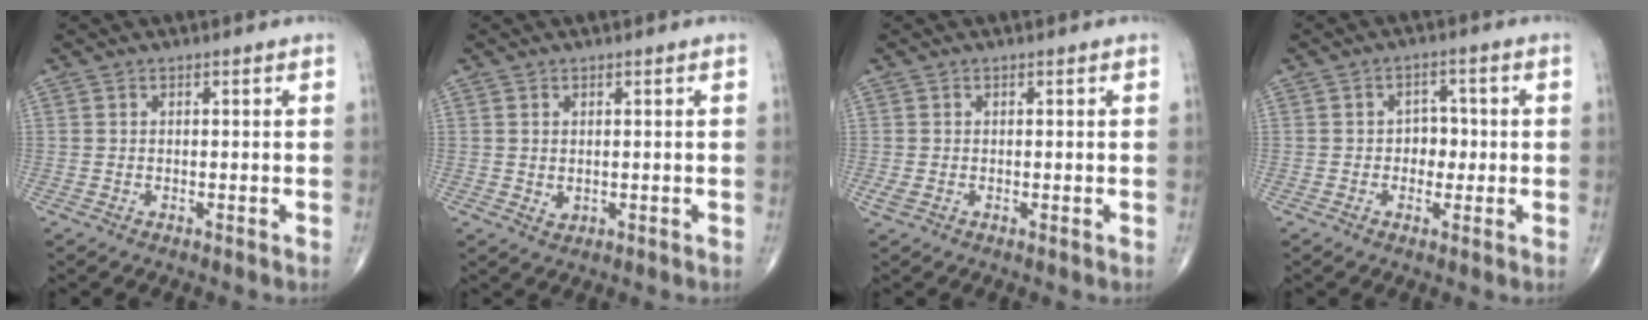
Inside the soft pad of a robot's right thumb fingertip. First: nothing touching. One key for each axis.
{"total": 1.3, "fx": 0.2, "fy": 1.0, "fz": 0.9, "tx": -0.013, "ty": -0.004, "tz": 0.008}
{"total": 1.3, "fx": -0.2, "fy": 0.9, "fz": 1.0, "tx": -0.028, "ty": -0.001, "tz": -0.002}
{"total": 4.1, "fx": -0.2, "fy": 3.1, "fz": 2.6, "tx": -0.008, "ty": 0.008, "tz": -0.008}